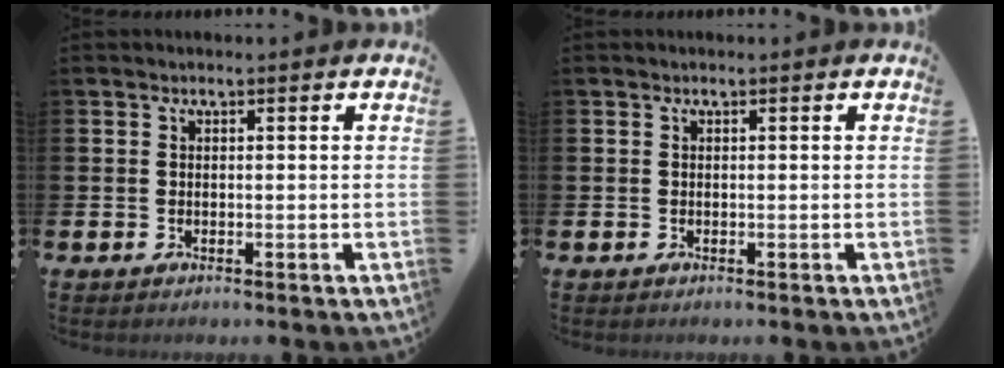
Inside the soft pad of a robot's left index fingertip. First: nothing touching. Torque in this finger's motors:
{"motor_torque": [-0.03, 0.01, 0.09, 0.00]}